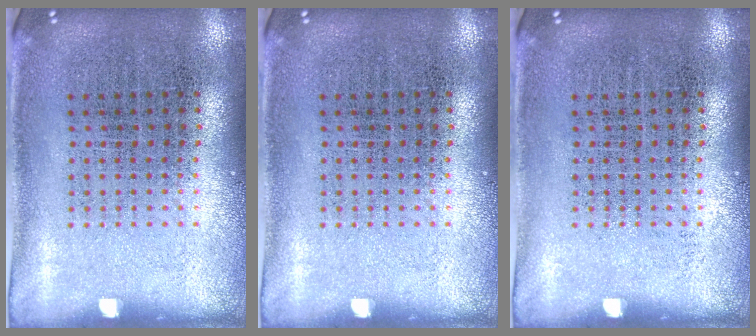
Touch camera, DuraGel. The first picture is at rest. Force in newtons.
{"total": 0.0}
{"total": 0.0}